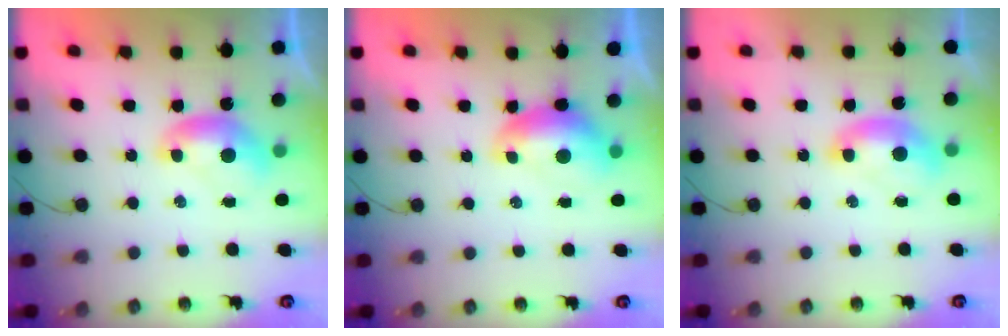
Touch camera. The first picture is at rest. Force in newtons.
{"total": 1.1, "press": 1.0, "slide": 0.4}
{"total": 1.9, "press": 1.9, "slide": 0.4}